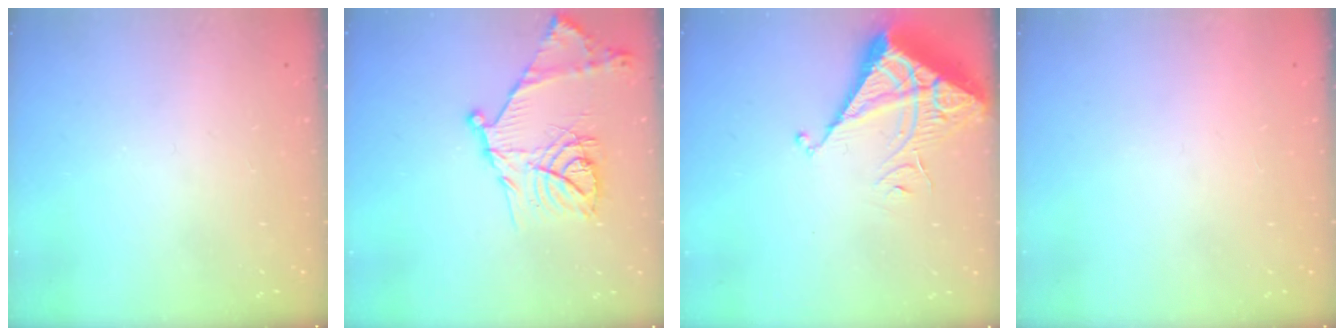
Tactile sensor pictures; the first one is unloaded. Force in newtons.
{"total": 19.6, "press": 19.6, "slide": 1.5}
{"total": 7.0, "press": 7.0, "slide": 0.6}
{"total": 1.5, "press": 1.5, "slide": 0.1}